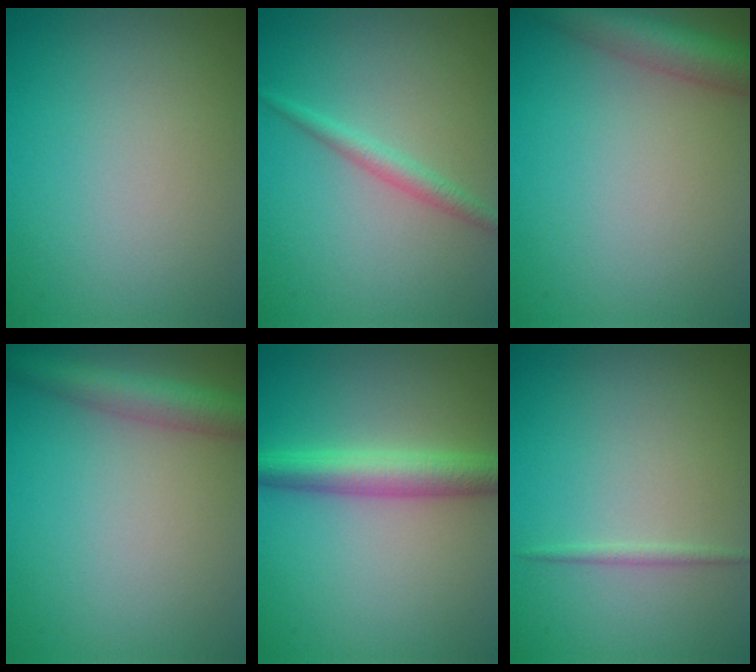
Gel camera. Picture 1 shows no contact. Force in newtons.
{"total": 1.8, "press": 1.8, "slide": 0.1}
{"total": 5.1, "press": 5.1, "slide": 0.2}
{"total": 4.0, "press": 4.0, "slide": 0.2}
{"total": 4.2, "press": 4.2, "slide": 0.0}
{"total": 0.7, "press": 0.7, "slide": 0.0}